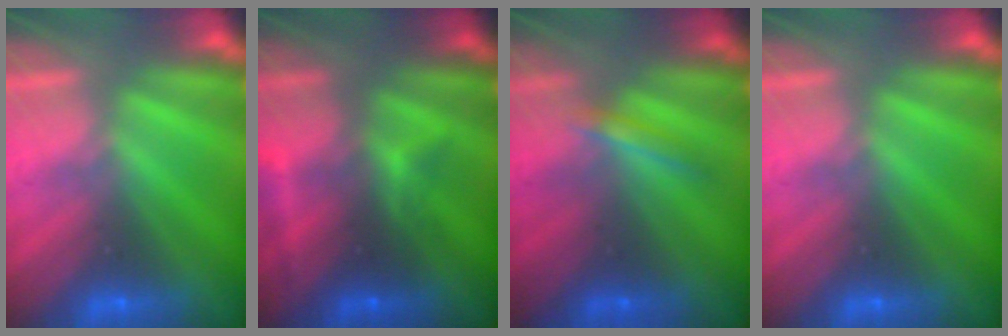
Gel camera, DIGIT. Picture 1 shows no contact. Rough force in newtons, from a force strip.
{"total": 2.5}
{"total": 1.7}
{"total": 0.0}